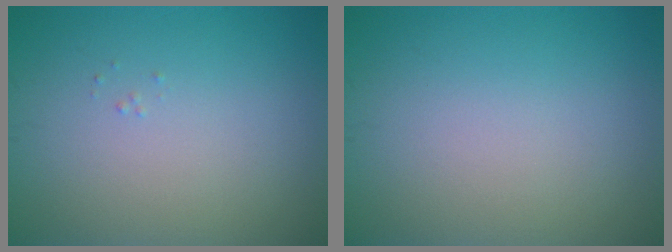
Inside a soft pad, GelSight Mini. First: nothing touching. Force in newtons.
{"total": 0.0}